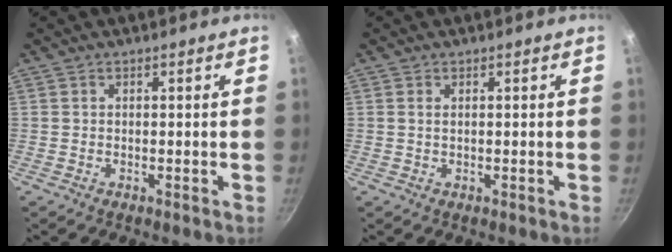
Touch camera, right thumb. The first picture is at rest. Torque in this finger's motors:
{"motor_torque": [-0.76, 0.00, -0.55, 0.22, -0.03]}